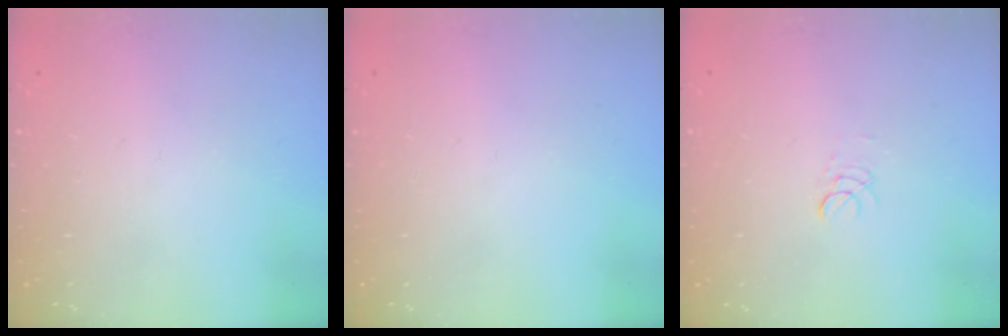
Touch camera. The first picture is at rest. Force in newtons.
{"total": 0.0}
{"total": 2.9, "press": 2.8, "slide": 0.3}